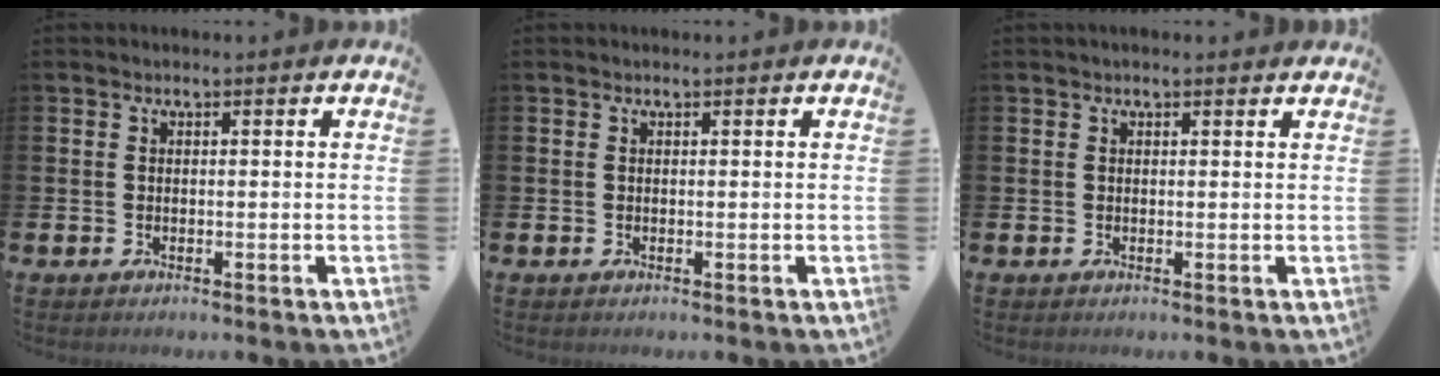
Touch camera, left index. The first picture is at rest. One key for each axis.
{"total": 0.0}
{"total": 0.9, "fx": 0.7, "fy": 0.1, "fz": 0.5, "tx": 0.000, "ty": -0.001, "tz": 0.011}